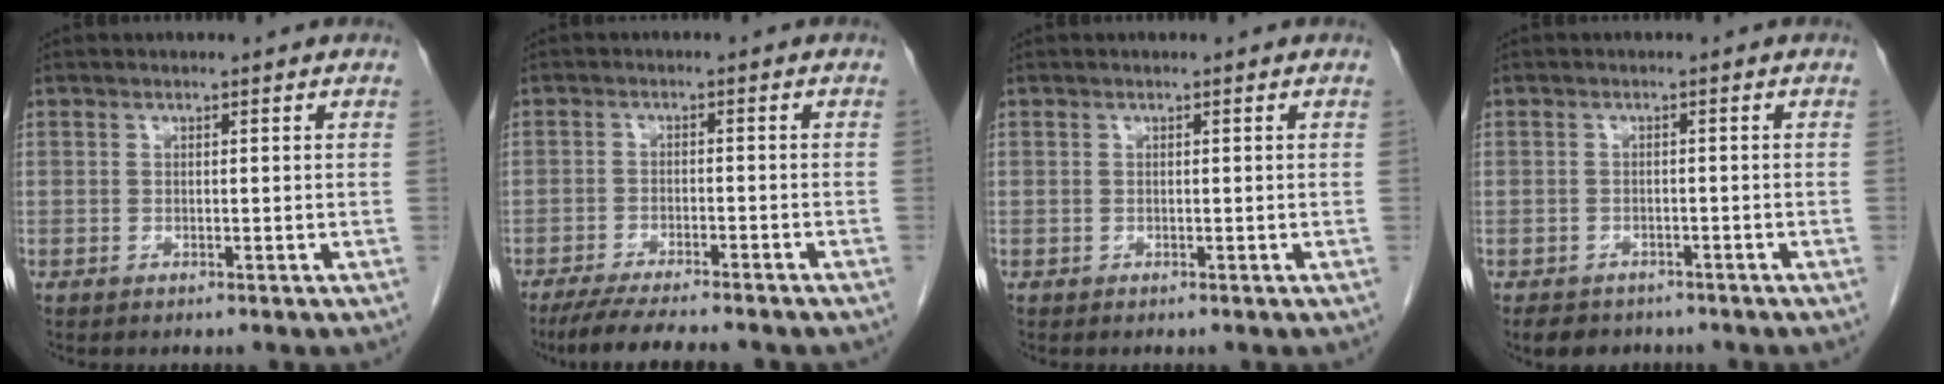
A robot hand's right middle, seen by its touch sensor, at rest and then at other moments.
{"total": 10.6, "force": [-9.1, 1.2, 5.4], "torque": [-0.080, -0.019, -0.134]}
{"total": 0.0}
{"total": 4.3, "force": [-3.4, 2.5, 0.8], "torque": [-0.011, 0.003, -0.046]}